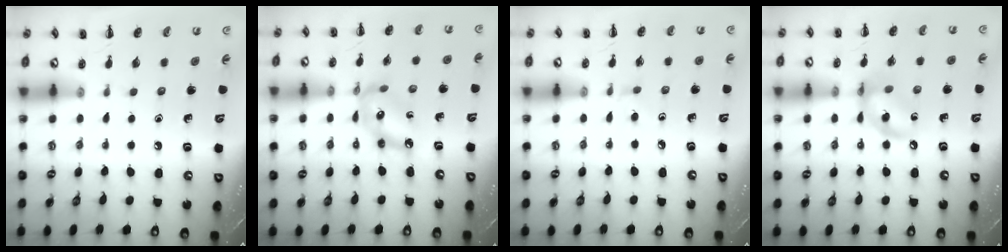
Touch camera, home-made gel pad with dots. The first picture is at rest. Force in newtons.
{"total": 11.1, "press": 10.7, "slide": 2.8}
{"total": 3.6, "press": 3.3, "slide": 1.6}
{"total": 10.3, "press": 10.1, "slide": 2.3}